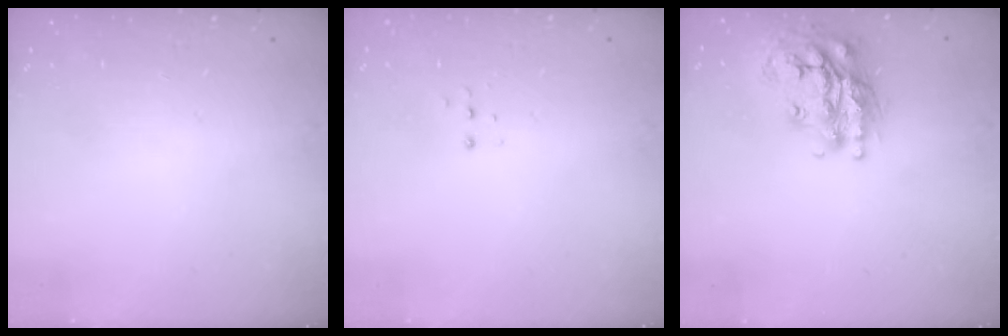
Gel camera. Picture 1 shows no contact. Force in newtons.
{"total": 3.6, "press": 3.5, "slide": 0.8}
{"total": 19.3, "press": 19.3, "slide": 1.4}